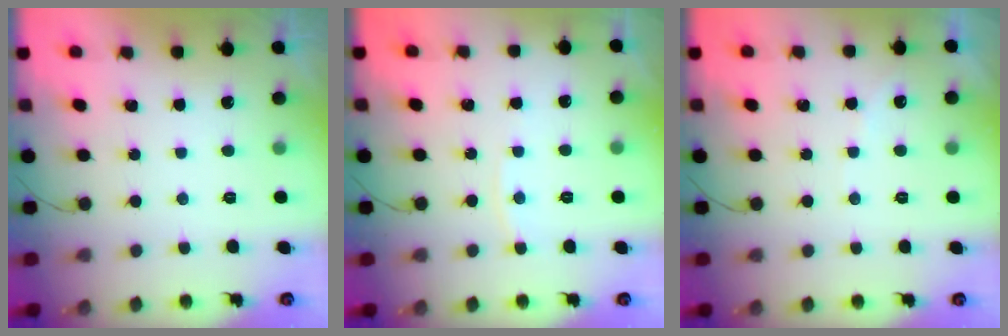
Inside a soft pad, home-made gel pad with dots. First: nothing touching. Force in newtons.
{"total": 2.7, "press": 2.7, "slide": 0.4}
{"total": 2.8, "press": 2.8, "slide": 0.5}